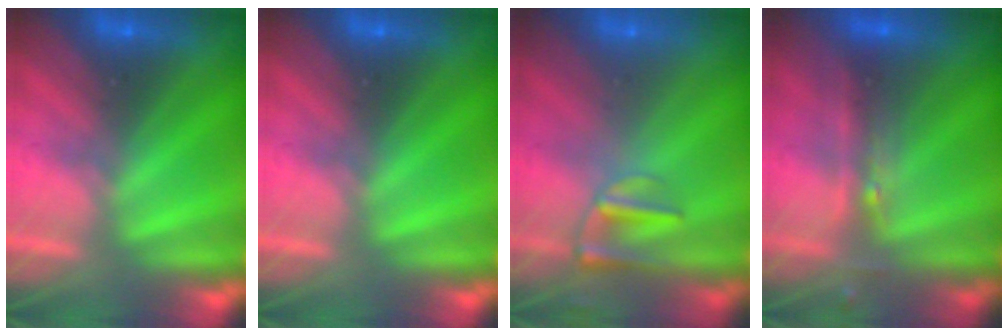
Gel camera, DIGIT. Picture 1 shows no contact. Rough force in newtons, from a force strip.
{"total": 0.0}
{"total": 2.4}
{"total": 2.4}